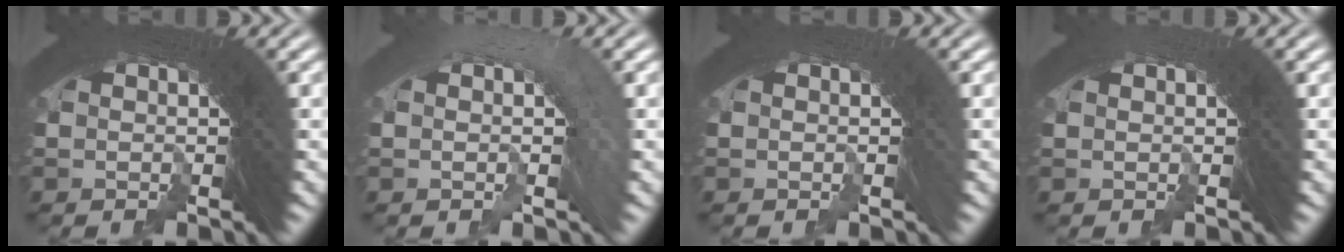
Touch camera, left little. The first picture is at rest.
{"total": 2.2, "force": [-2.0, 0.1, -0.8], "torque": [0.023, 0.003, -0.033]}
{"total": 1.5, "force": [-0.5, -0.6, -1.2], "torque": [0.016, -0.005, -0.005]}
{"total": 1.7, "force": [-1.1, -0.7, -1.1], "torque": [0.007, -0.013, -0.011]}